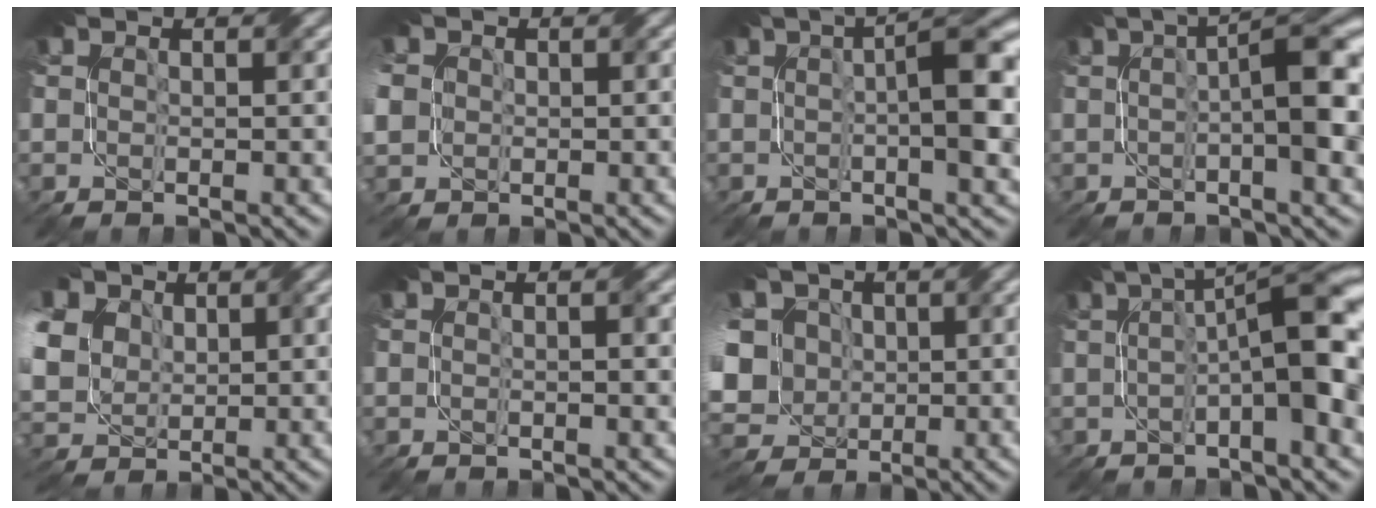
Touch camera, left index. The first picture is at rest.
{"total": 4.7, "force": [0.4, 4.2, 1.9], "torque": [-0.065, 0.015, 0.000]}
{"total": 6.5, "force": [0.6, 1.5, 6.3], "torque": [-0.086, 0.016, 0.003]}
{"total": 7.6, "force": [0.4, 1.8, 7.4], "torque": [-0.097, 0.020, -0.001]}
{"total": 13.3, "force": [5.0, 10.3, 6.7], "torque": [-0.166, 0.032, 0.077]}
{"total": 0.6, "force": [0.0, 0.1, 0.6], "torque": [-0.011, 0.002, -0.003]}
{"total": 13.4, "force": [2.7, 11.0, 7.1], "torque": [-0.172, 0.029, 0.012]}
{"total": 9.7, "force": [0.1, 2.2, 9.5], "torque": [-0.126, 0.022, -0.005]}